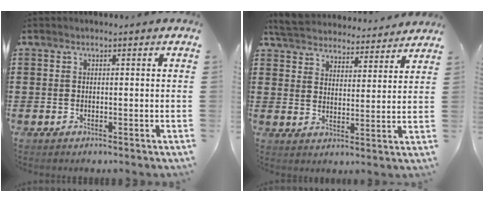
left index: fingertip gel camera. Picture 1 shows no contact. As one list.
[{"total": 5.4, "force": [5.4, 0.6, 0.3], "torque": [-0.035, -0.032, 0.093]}]